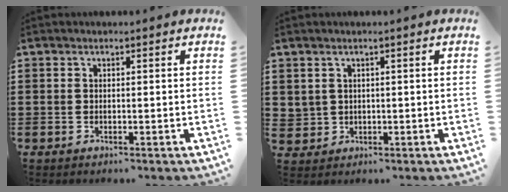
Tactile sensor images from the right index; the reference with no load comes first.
{"total": 1.6, "force": [0.8, 1.4, 0.1], "torque": [-0.010, 0.007, 0.015]}